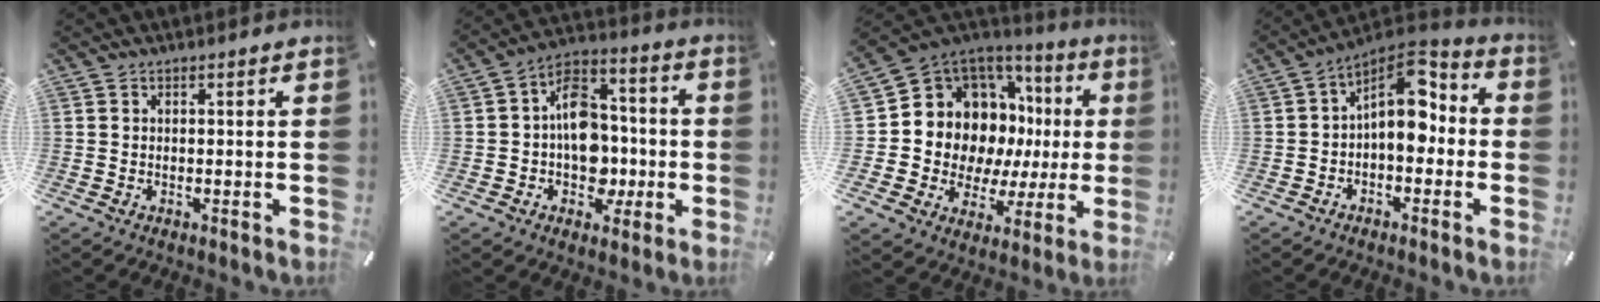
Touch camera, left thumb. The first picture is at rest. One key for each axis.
{"total": 13.3, "fx": -2.1, "fy": 11.0, "fz": 7.2, "tx": -0.108, "ty": 0.020, "tz": -0.026}
{"total": 12.9, "fx": 3.9, "fy": 10.9, "fz": 5.9, "tx": -0.104, "ty": -0.066, "tz": 0.086}
{"total": 9.2, "fx": 1.5, "fy": 5.6, "fz": 7.1, "tx": -0.117, "ty": -0.025, "tz": 0.018}